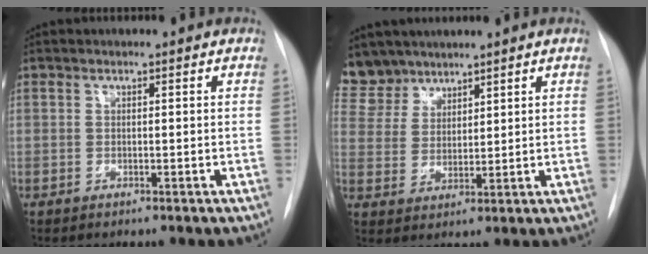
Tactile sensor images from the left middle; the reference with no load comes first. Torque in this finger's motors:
{"motor_torque": [0.22, -0.28, 0.01, -0.02]}